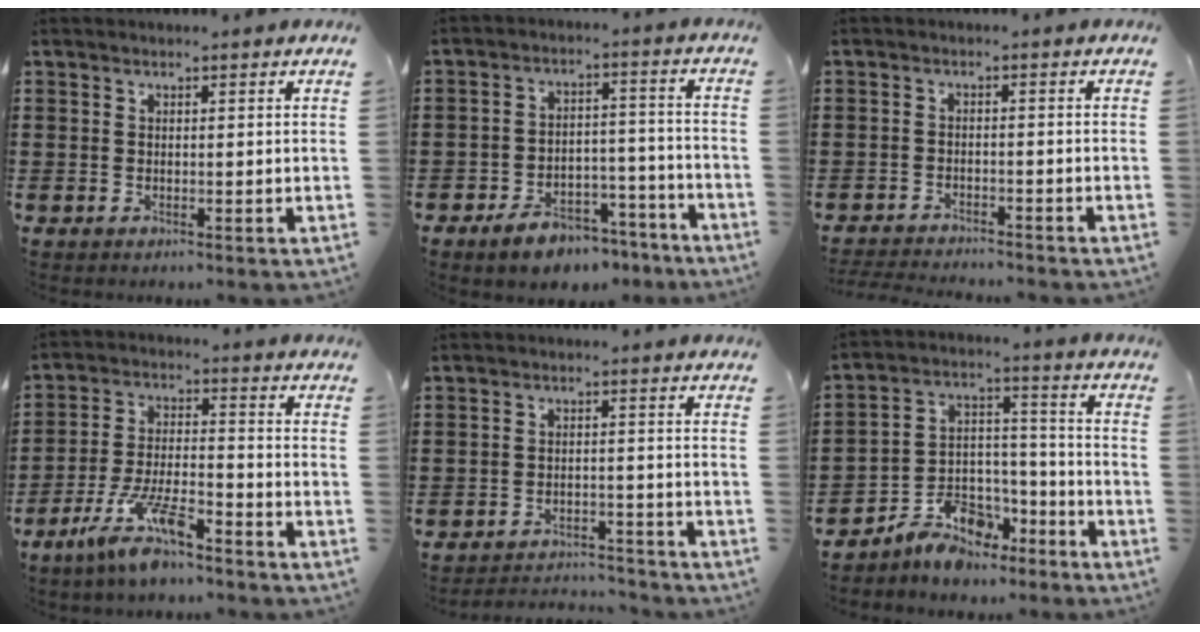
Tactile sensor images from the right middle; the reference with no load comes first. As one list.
[{"total": 6.3, "force": [-5.6, 2.1, 2.0], "torque": [-0.028, 0.025, -0.106]}, {"total": 2.7, "force": [-2.7, 0.1, 0.1], "torque": [-0.005, -0.001, -0.058]}, {"total": 9.5, "force": [-7.0, 1.6, 6.2], "torque": [-0.135, -0.005, -0.137]}, {"total": 3.5, "force": [-3.5, 0.4, 0.1], "torque": [-0.007, 0.003, -0.074]}, {"total": 8.4, "force": [-7.4, 3.5, 1.6], "torque": [-0.017, 0.031, -0.140]}]